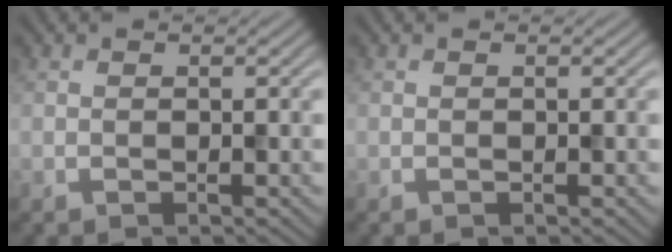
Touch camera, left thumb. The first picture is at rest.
{"total": 0.0}